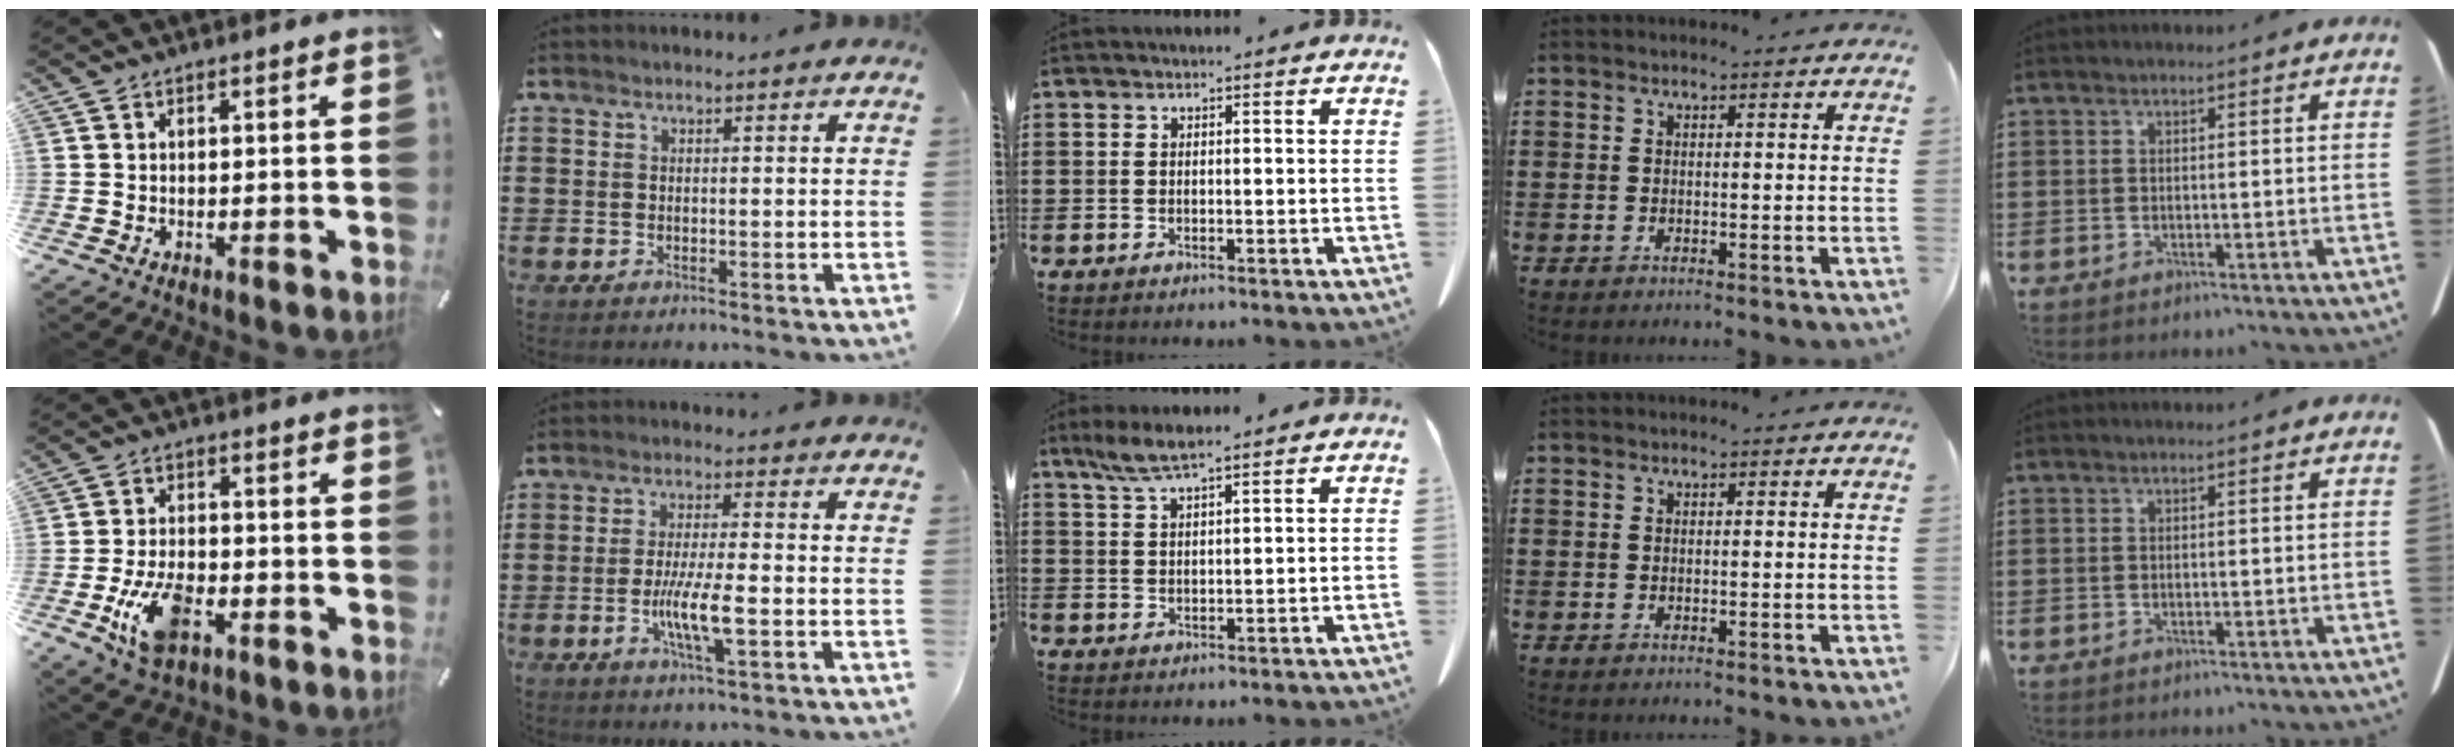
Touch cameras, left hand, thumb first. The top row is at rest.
{"thumb": {"total": 10.3, "force": [-3.9, 5.8, 7.5], "torque": [-0.151, 0.006, -0.071]}, "index": {"total": 6.8, "force": [-1.7, 0.9, 6.5], "torque": [-0.122, -0.010, -0.033]}, "middle": {"total": 4.4, "force": [3.2, 0.5, 3.0], "torque": [-0.065, -0.002, 0.060]}}